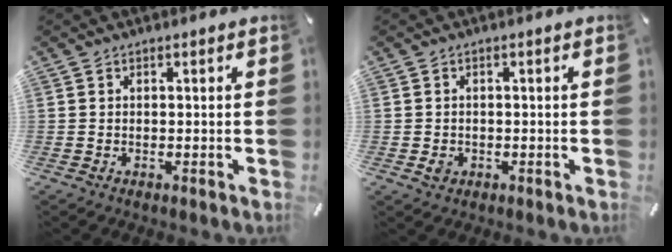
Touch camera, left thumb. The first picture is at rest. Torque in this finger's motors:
{"motor_torque": [0.42, 0.63, 0.15, 0.04, 0.01]}